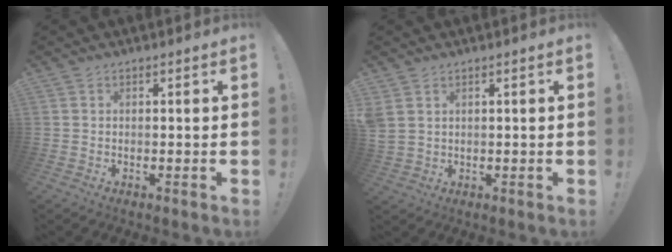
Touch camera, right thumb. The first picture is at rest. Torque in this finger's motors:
{"motor_torque": [0.22, 0.25, 0.76, 0.20, 0.08]}